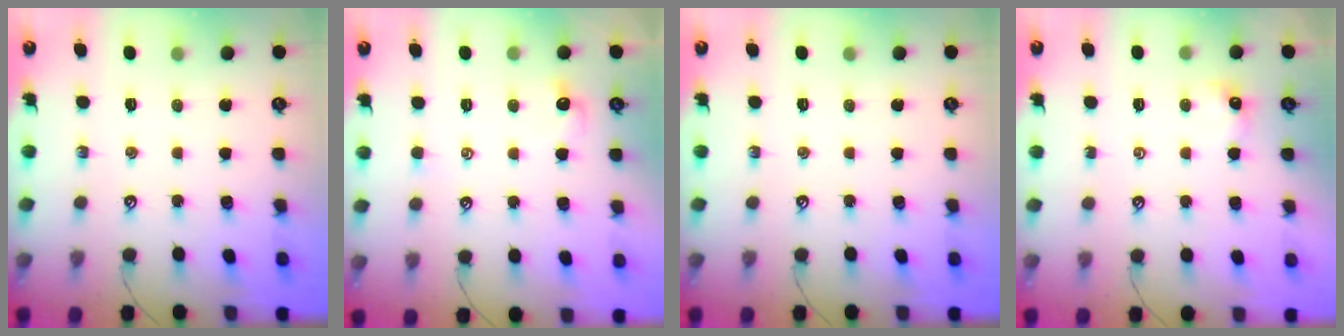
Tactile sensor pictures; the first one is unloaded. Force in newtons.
{"total": 1.0, "press": 0.9, "slide": 0.4}
{"total": 0.0}
{"total": 1.7, "press": 1.7, "slide": 0.4}